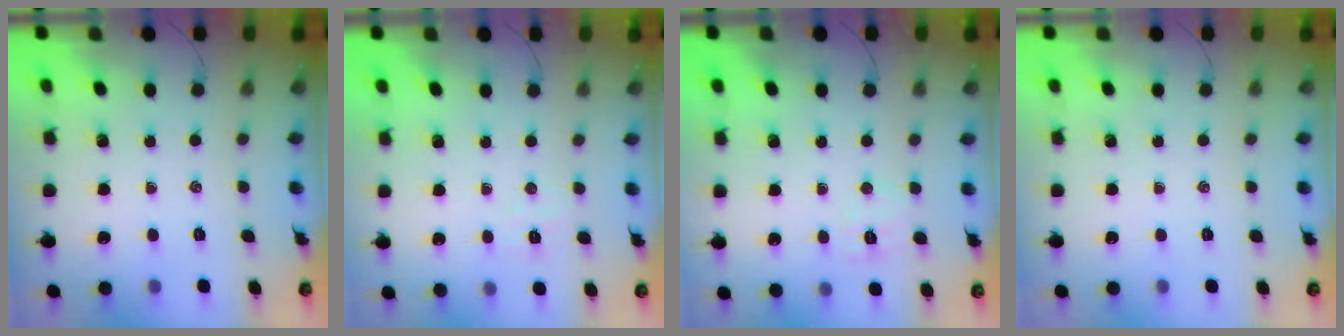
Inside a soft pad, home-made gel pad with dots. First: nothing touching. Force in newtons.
{"total": 3.7, "press": 3.6, "slide": 0.9}
{"total": 5.5, "press": 5.4, "slide": 1.1}
{"total": 0.0}